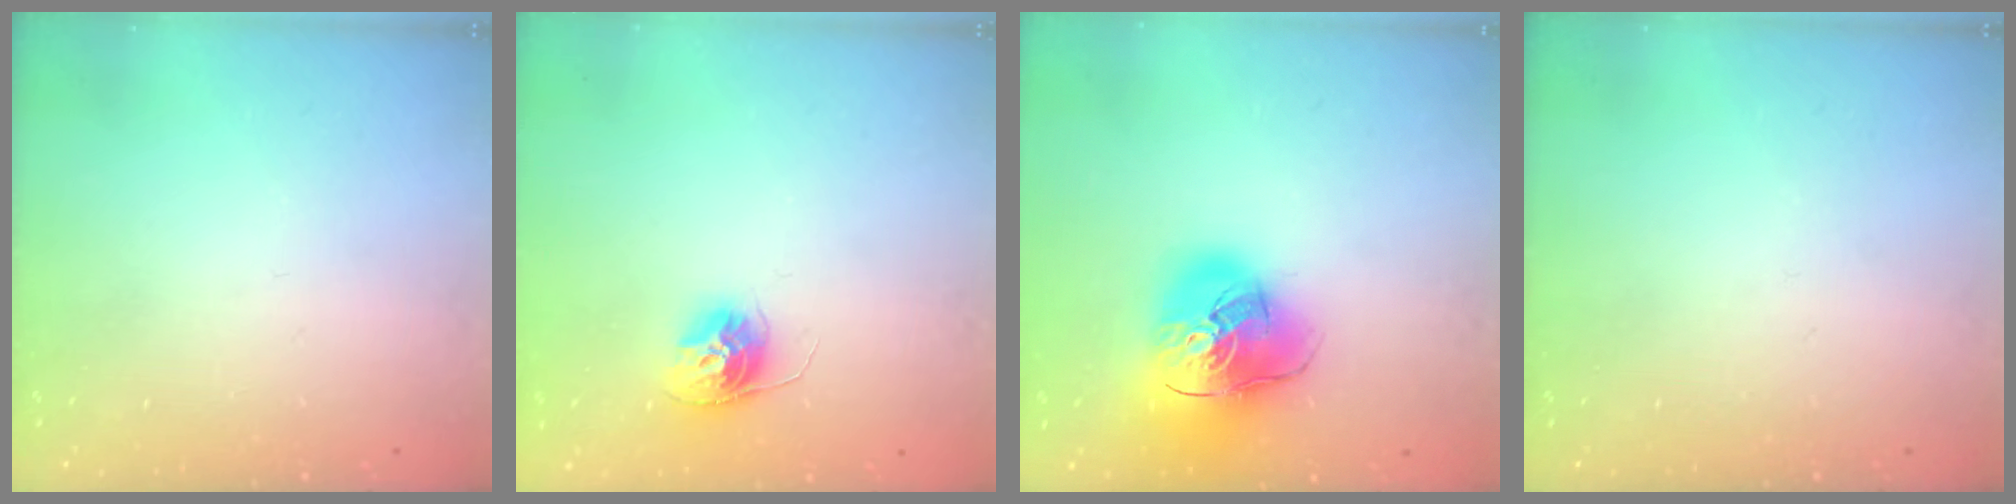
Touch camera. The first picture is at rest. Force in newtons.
{"total": 11.4, "press": 11.4, "slide": 1.0}
{"total": 19.7, "press": 19.5, "slide": 2.7}
{"total": 0.0}